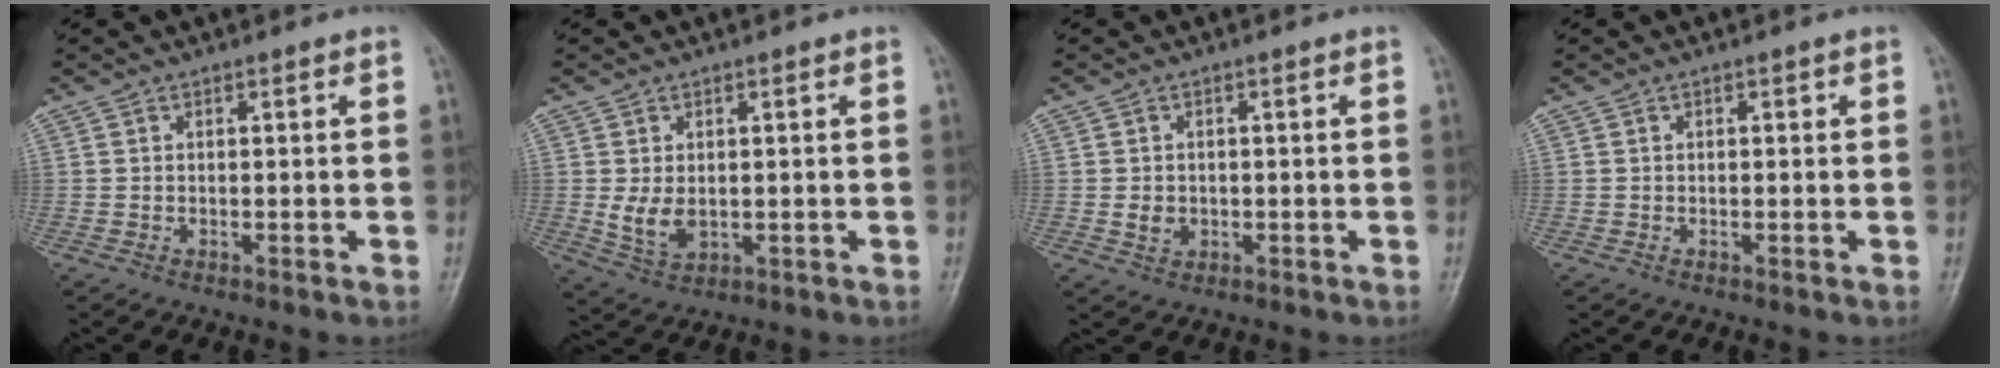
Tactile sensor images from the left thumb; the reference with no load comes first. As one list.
[{"total": 4.9, "force": [0.2, 3.5, 3.4], "torque": [-0.054, -0.014, 0.014]}, {"total": 2.6, "force": [-0.3, 2.2, 1.2], "torque": [-0.012, 0.000, -0.002]}, {"total": 0.6, "force": [0.2, 0.3, 0.5], "torque": [-0.003, 0.001, 0.002]}]